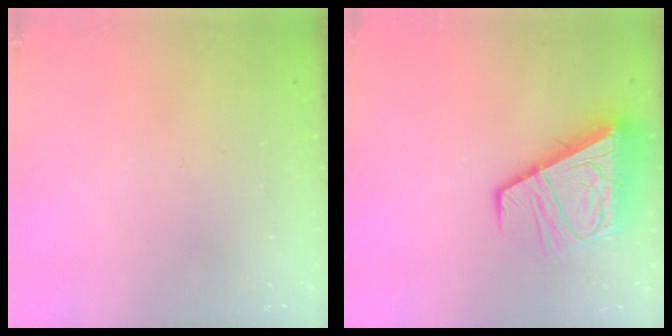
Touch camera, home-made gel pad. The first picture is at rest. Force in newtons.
{"total": 13.6, "press": 13.5, "slide": 1.7}